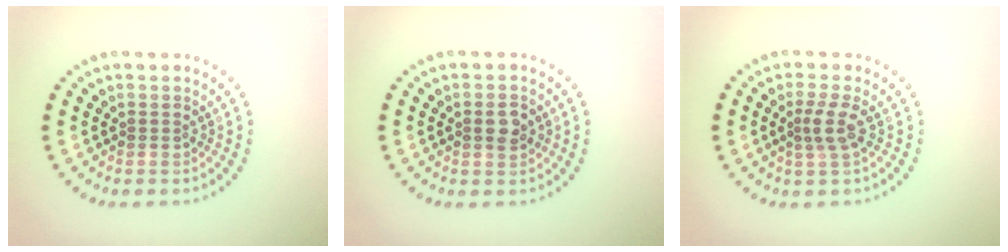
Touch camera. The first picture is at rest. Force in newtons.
{"total": 1.8, "press": 1.8, "slide": 0.1}
{"total": 2.1, "press": 1.7, "slide": 1.2}